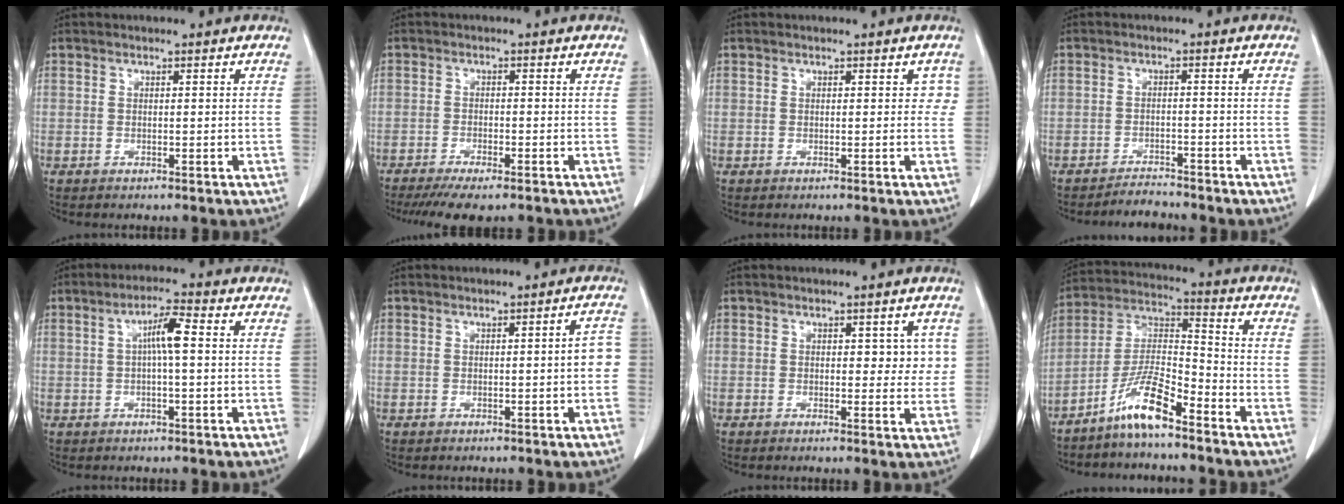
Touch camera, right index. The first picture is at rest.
{"total": 8.0, "force": [-6.5, 1.3, 4.5], "torque": [-0.065, -0.014, -0.099]}
{"total": 1.7, "force": [0.6, 1.4, 0.8], "torque": [0.007, 0.013, 0.002]}
{"total": 2.7, "force": [-2.6, 0.2, -0.2], "torque": [0.003, -0.012, -0.042]}
{"total": 4.9, "force": [0.6, 0.4, 4.8], "torque": [-0.086, 0.012, 0.008]}
{"total": 3.8, "force": [-0.3, 0.0, 3.8], "torque": [-0.046, 0.005, -0.005]}
{"total": 3.6, "force": [1.1, 2.2, 2.7], "torque": [-0.016, 0.003, 0.011]}
{"total": 9.4, "force": [-6.7, 1.2, 6.5], "torque": [-0.141, -0.001, -0.135]}